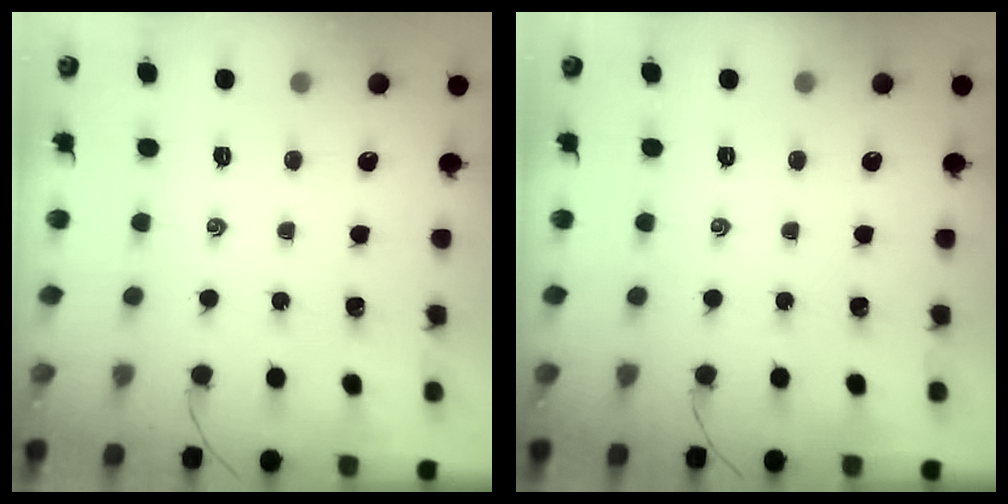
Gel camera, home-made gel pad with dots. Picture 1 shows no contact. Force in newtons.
{"total": 0.0}